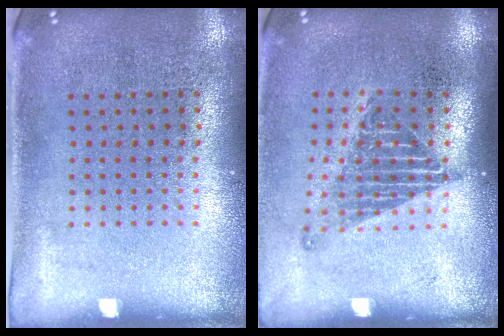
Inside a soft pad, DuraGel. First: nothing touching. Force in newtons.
{"total": 1.3, "press": 1.0, "slide": 0.8}